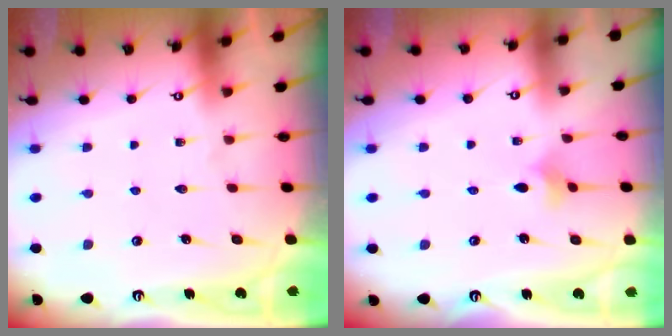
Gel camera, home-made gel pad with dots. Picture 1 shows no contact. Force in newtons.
{"total": 3.0, "press": 2.9, "slide": 0.5}